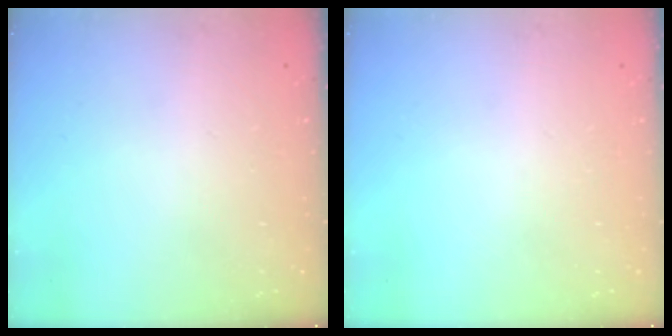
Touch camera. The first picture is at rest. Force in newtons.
{"total": 0.0}